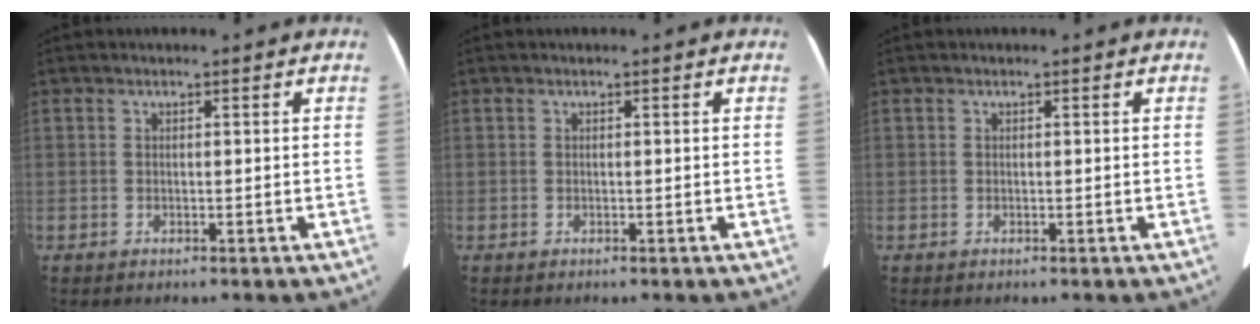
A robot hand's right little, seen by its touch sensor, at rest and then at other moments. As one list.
[{"total": 0.0}, {"total": 0.0}]